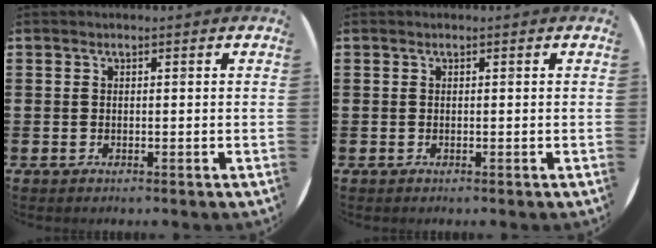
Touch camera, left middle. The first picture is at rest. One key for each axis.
{"total": 0.0}